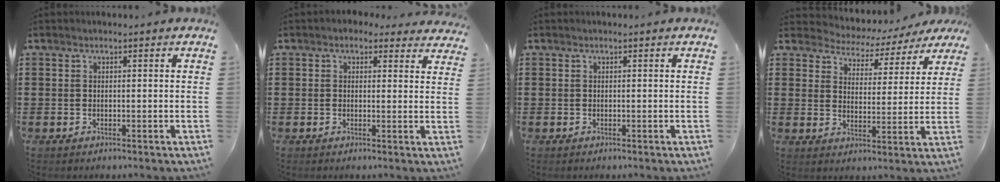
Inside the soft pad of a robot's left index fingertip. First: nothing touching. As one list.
[{"total": 2.0, "force": [1.6, 1.1, 0.5], "torque": [-0.008, 0.001, 0.026]}, {"total": 0.0}, {"total": 3.4, "force": [3.3, 0.7, -0.1], "torque": [-0.024, -0.026, 0.050]}]